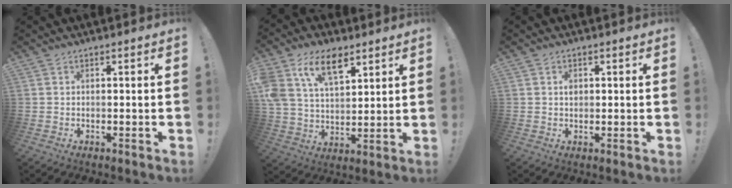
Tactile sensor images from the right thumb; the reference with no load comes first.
{"total": 14.5, "force": [8.3, 8.2, 8.6], "torque": [-0.157, -0.037, 0.153]}
{"total": 1.8, "force": [0.3, 1.4, 1.0], "torque": [-0.005, -0.001, 0.001]}